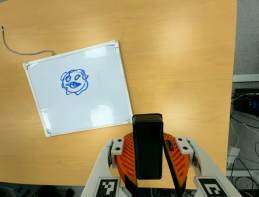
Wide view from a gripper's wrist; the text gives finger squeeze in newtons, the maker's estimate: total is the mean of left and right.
{"total": 5.3, "left": 5.0, "right": 5.6}